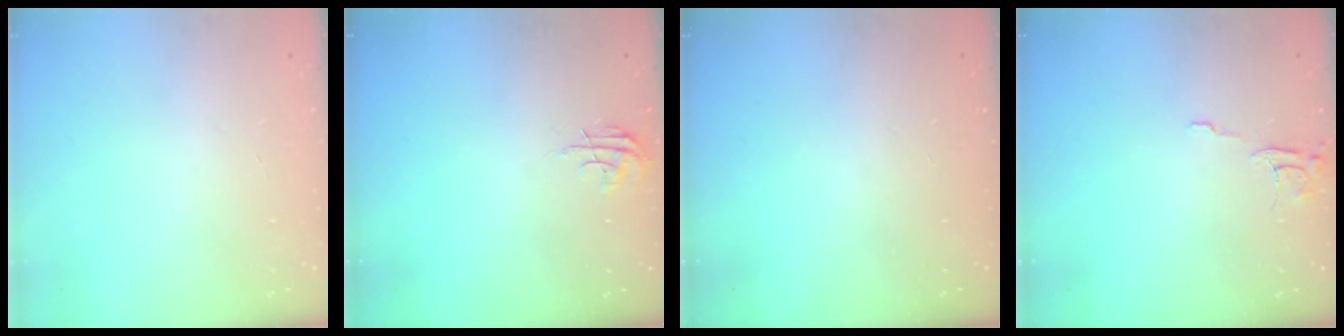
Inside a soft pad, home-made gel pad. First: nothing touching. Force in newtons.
{"total": 4.8, "press": 4.8, "slide": 0.4}
{"total": 0.0}
{"total": 6.3, "press": 6.3, "slide": 0.5}